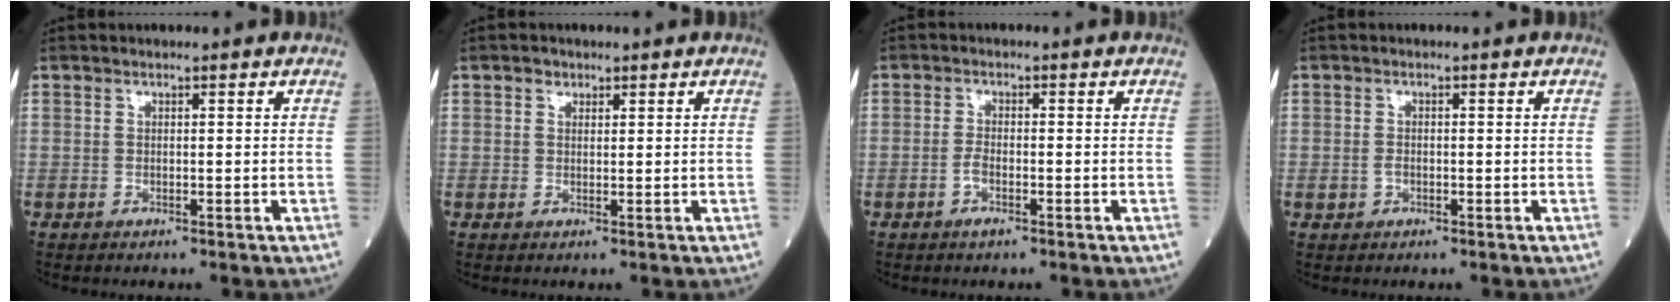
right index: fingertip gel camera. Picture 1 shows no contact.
{"total": 0.9, "force": [0.7, 0.5, 0.3], "torque": [-0.002, -0.004, 0.008]}
{"total": 2.1, "force": [-1.1, 0.5, 1.7], "torque": [-0.036, 0.000, -0.021]}
{"total": 1.2, "force": [-0.4, 0.9, 0.8], "torque": [-0.015, 0.001, -0.003]}